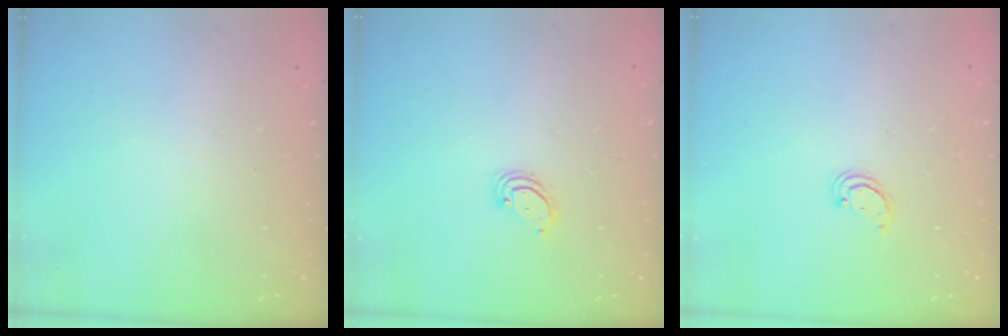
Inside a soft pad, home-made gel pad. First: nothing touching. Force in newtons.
{"total": 2.8, "press": 2.8, "slide": 0.2}
{"total": 2.2, "press": 2.2, "slide": 0.1}